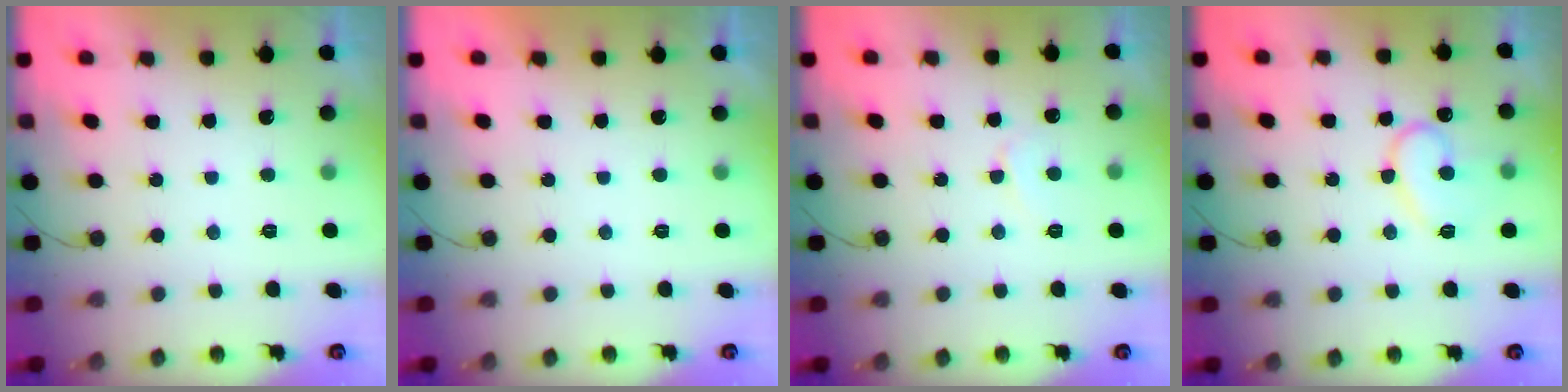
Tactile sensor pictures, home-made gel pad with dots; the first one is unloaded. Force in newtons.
{"total": 1.7, "press": 1.7, "slide": 0.1}
{"total": 4.2, "press": 4.2, "slide": 0.3}
{"total": 12.6, "press": 12.6, "slide": 1.0}